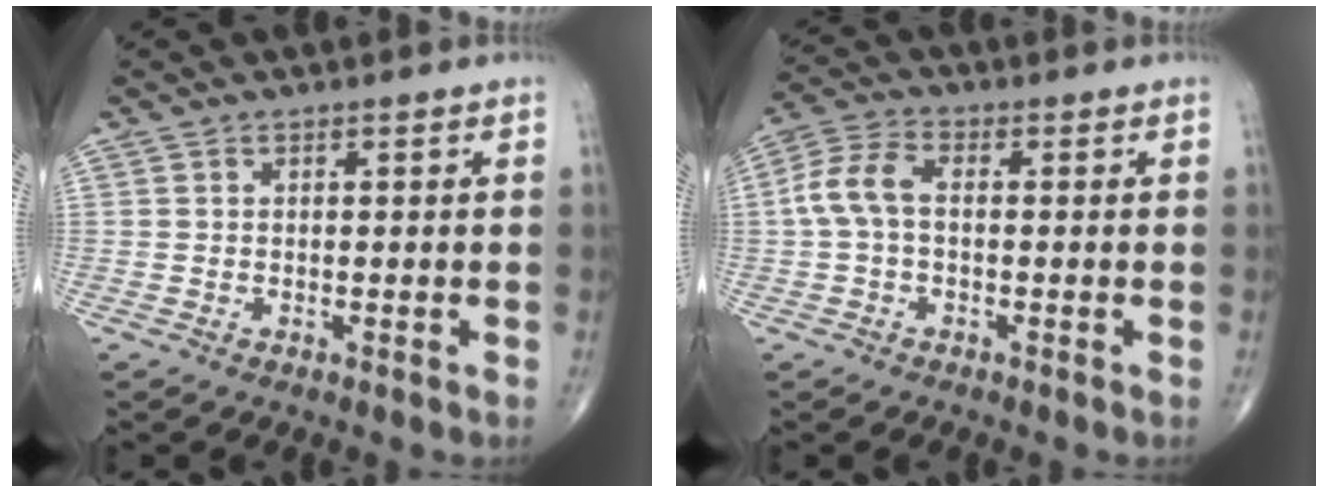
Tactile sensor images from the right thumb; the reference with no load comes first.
{"total": 6.6, "force": [-0.1, 3.8, 5.4], "torque": [-0.120, 0.023, -0.009]}